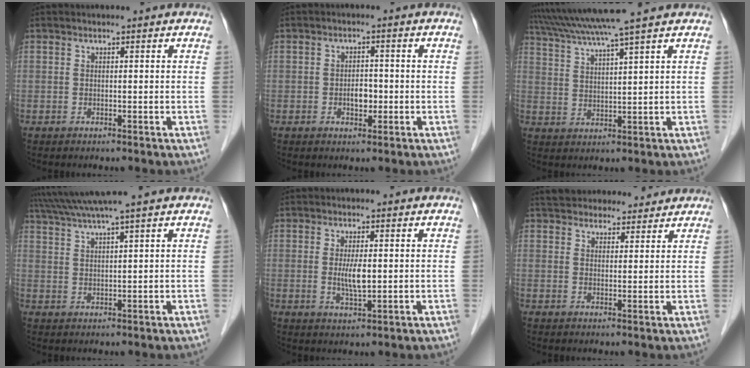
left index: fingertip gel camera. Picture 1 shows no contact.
{"total": 2.8, "force": [-0.8, 1.6, 2.1], "torque": [-0.031, 0.004, -0.009]}
{"total": 10.5, "force": [8.8, -1.9, 5.4], "torque": [-0.097, 0.020, 0.143]}
{"total": 7.5, "force": [6.3, -1.8, 3.6], "torque": [-0.064, 0.025, 0.107]}
{"total": 3.8, "force": [0.1, 0.8, 3.7], "torque": [-0.071, -0.006, 0.003]}
{"total": 12.0, "force": [11.0, 3.7, 3.0], "torque": [-0.030, 0.029, 0.156]}